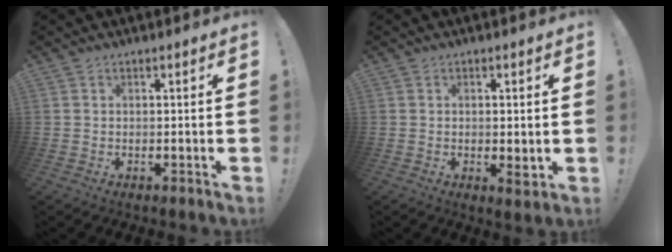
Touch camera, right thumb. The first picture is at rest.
{"total": 2.7, "force": [-0.3, 1.0, 2.5], "torque": [-0.027, -0.002, -0.006]}